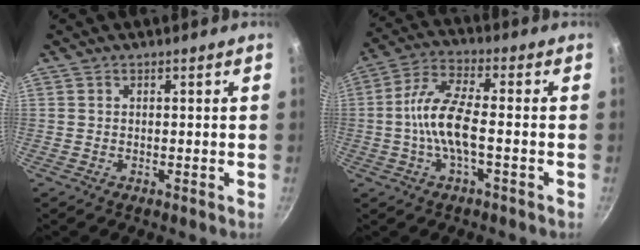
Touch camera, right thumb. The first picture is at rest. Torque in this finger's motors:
{"motor_torque": [2.59, 2.43, 1.83, -0.93, 0.66]}